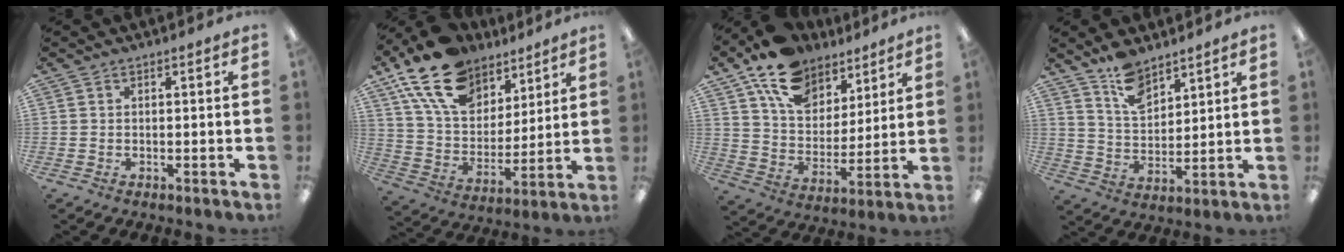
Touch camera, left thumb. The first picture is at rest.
{"total": 19.8, "force": [13.2, 11.6, 9.0], "torque": [-0.175, -0.061, 0.245]}
{"total": 16.7, "force": [11.8, 9.7, 6.6], "torque": [-0.129, -0.059, 0.221]}
{"total": 9.8, "force": [7.5, 4.8, 4.1], "torque": [-0.073, -0.038, 0.135]}